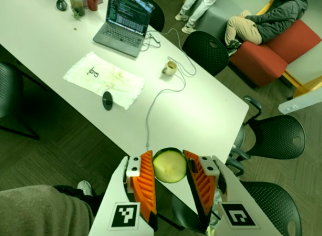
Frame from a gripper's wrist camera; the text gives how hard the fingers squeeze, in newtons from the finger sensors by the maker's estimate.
{"total": 8.6, "left": 8.4, "right": 8.9}